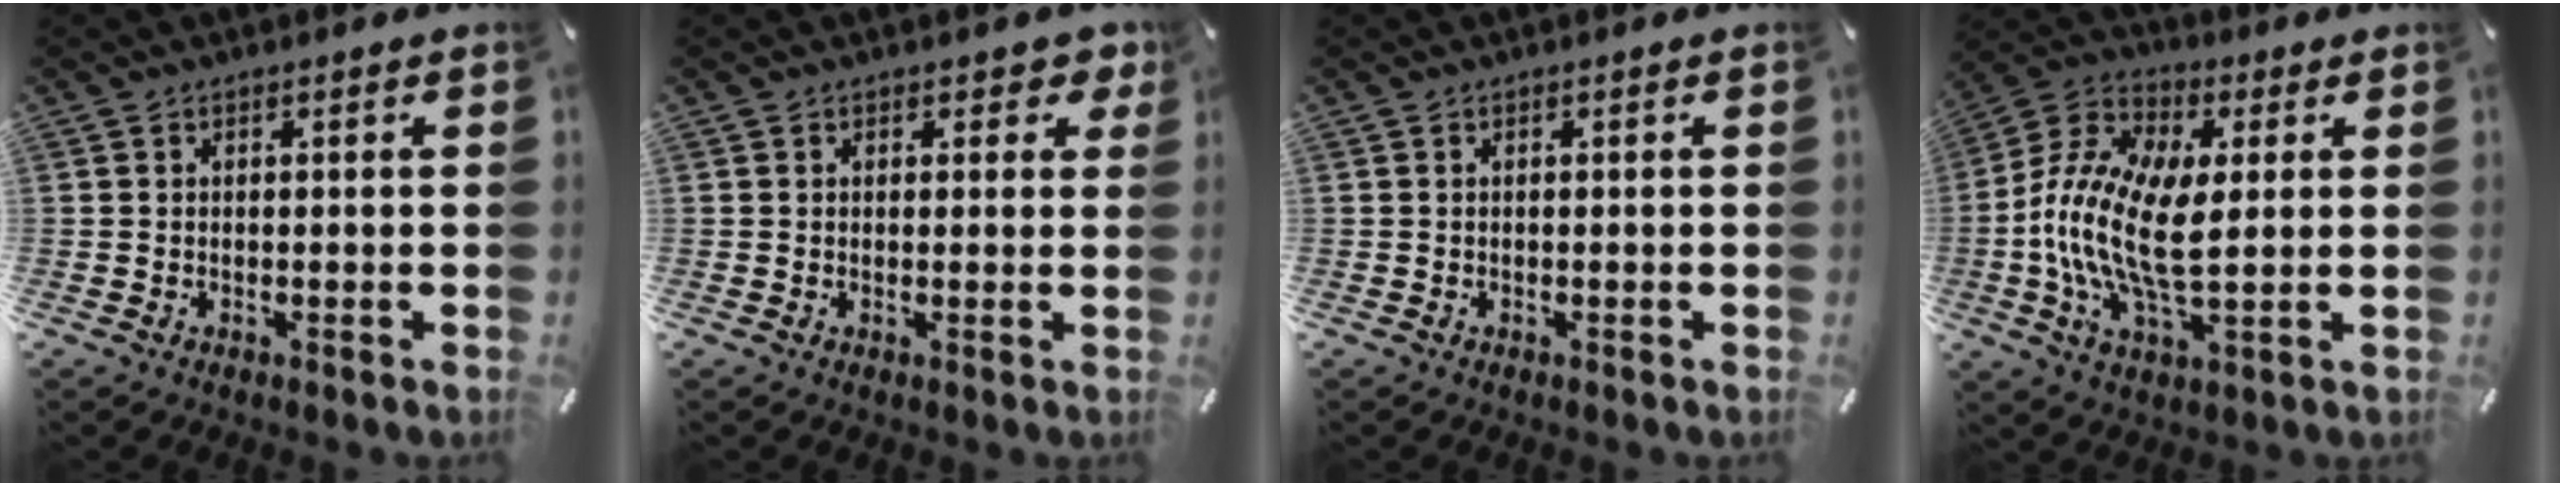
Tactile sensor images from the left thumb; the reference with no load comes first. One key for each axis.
{"total": 2.6, "fx": 1.5, "fy": 1.7, "fz": 1.4, "tx": -0.006, "ty": -0.003, "tz": 0.021}
{"total": 0.0}
{"total": 15.8, "fx": -1.1, "fy": 7.6, "fz": 13.8, "tx": -0.311, "ty": -0.012, "tz": -0.026}